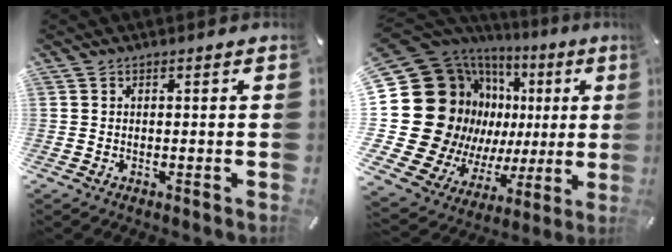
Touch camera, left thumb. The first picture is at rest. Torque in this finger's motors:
{"motor_torque": [2.51, 2.50, 1.00, -0.61, 0.38]}